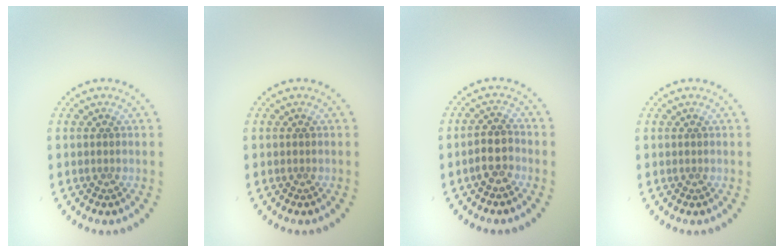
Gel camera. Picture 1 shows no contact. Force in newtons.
{"total": 0.0}
{"total": 2.3, "press": 2.0, "slide": 1.0}
{"total": 0.0}